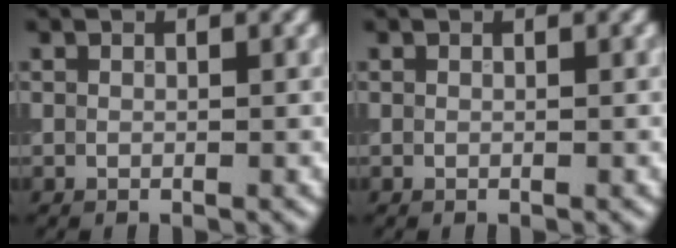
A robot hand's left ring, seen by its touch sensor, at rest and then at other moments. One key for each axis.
{"total": 0.0}